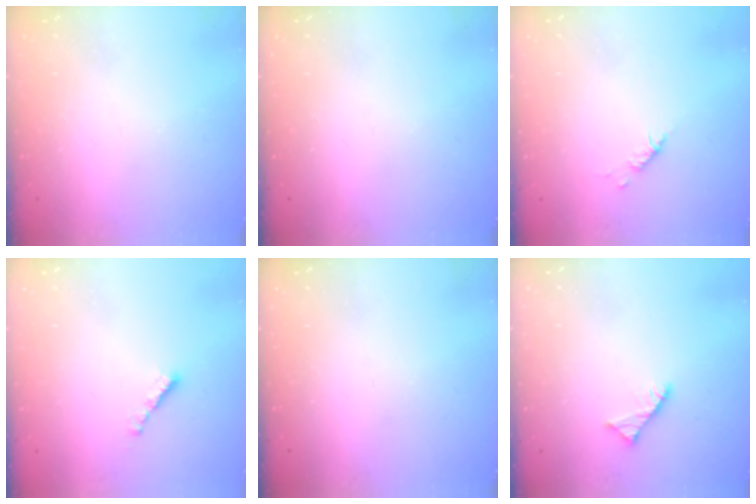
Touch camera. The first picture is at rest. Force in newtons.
{"total": 0.0}
{"total": 2.9, "press": 2.9, "slide": 0.6}
{"total": 2.4, "press": 2.4, "slide": 0.4}
{"total": 0.0}
{"total": 2.9, "press": 2.9, "slide": 0.4}